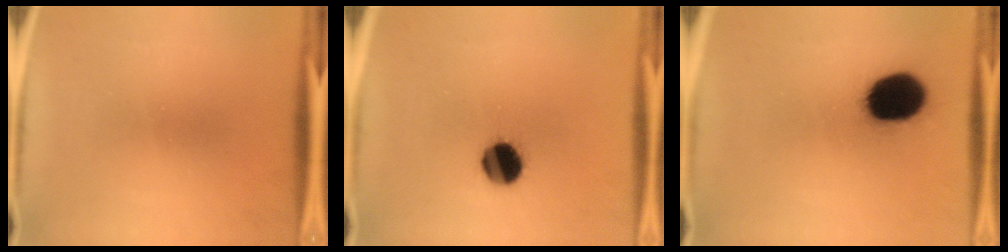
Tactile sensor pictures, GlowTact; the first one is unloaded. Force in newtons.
{"total": 9.6}
{"total": 18.2}